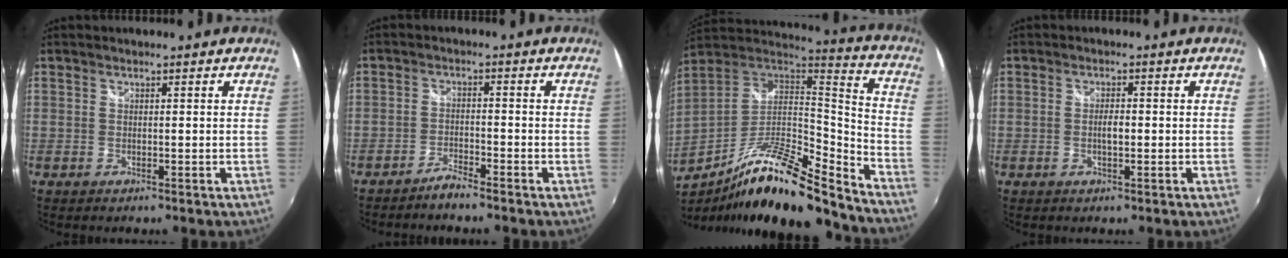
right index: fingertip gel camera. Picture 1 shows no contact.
{"total": 2.9, "force": [-2.7, 0.1, 1.0], "torque": [-0.039, 0.001, -0.054]}
{"total": 22.6, "force": [-16.6, 3.3, 15.0], "torque": [-0.254, -0.023, -0.289]}
{"total": 2.4, "force": [-0.3, 0.8, 2.2], "torque": [-0.039, 0.000, -0.006]}